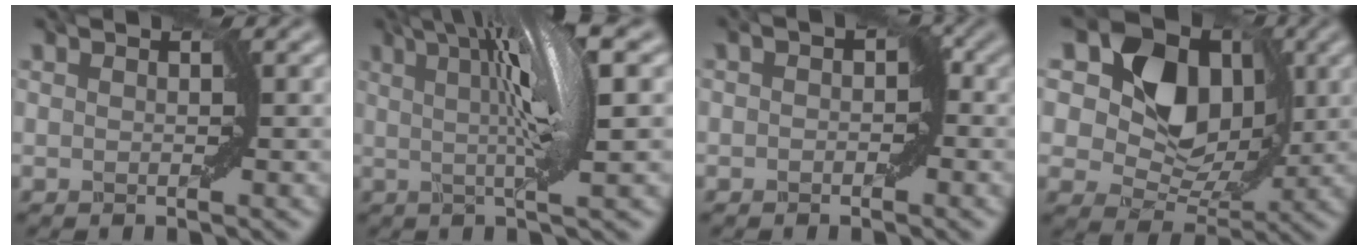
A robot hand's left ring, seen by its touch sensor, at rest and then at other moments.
{"total": 6.9, "force": [2.0, 1.0, 6.5], "torque": [-0.091, 0.007, 0.033]}
{"total": 1.6, "force": [-0.2, 1.0, 1.1], "torque": [-0.005, 0.003, -0.005]}
{"total": 10.3, "force": [3.1, 7.9, 5.8], "torque": [-0.096, 0.004, 0.047]}